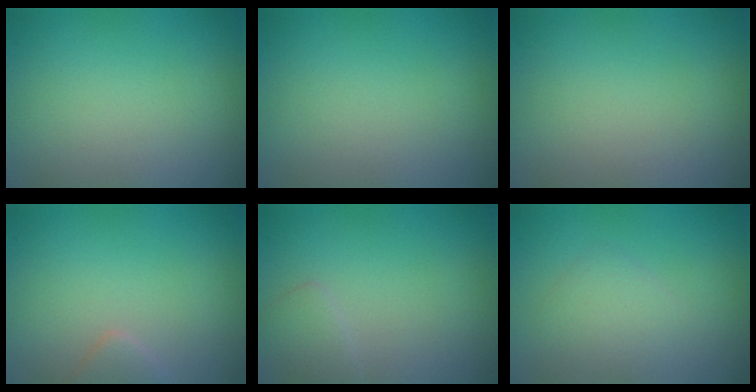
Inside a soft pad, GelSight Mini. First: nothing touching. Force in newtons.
{"total": 0.0}
{"total": 0.0}
{"total": 1.5, "press": 1.5, "slide": 0.1}
{"total": 1.4, "press": 1.4, "slide": 0.1}
{"total": 2.1, "press": 2.1, "slide": 0.0}